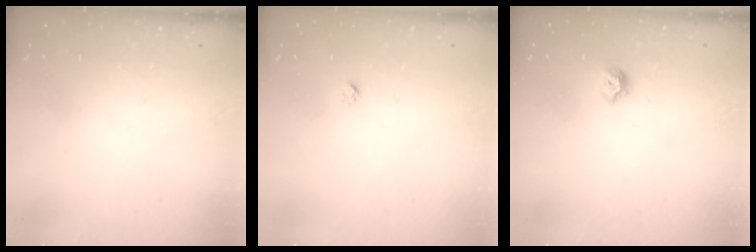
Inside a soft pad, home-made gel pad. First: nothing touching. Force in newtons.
{"total": 1.9, "press": 1.9, "slide": 0.1}
{"total": 5.6, "press": 5.6, "slide": 0.8}